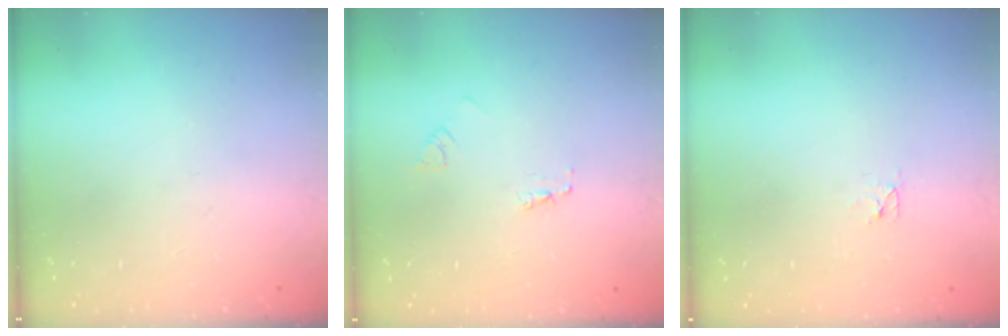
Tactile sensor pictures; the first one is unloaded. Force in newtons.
{"total": 1.5, "press": 1.5, "slide": 0.1}
{"total": 2.4, "press": 2.4, "slide": 0.3}